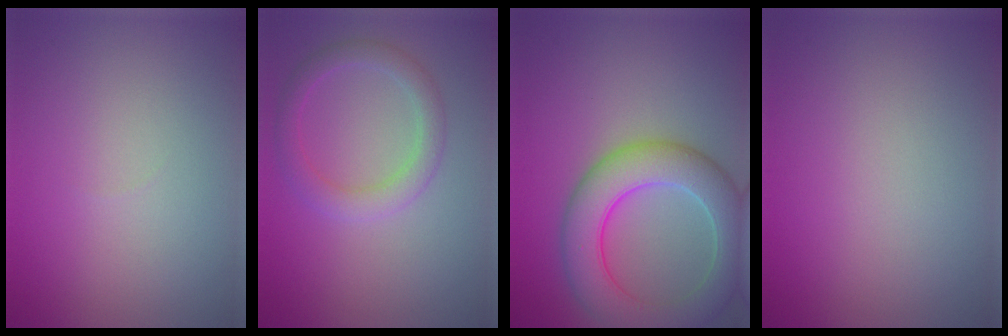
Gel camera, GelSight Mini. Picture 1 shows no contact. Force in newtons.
{"total": 2.8, "press": 2.8, "slide": 0.1}
{"total": 7.7, "press": 7.7, "slide": 0.3}
{"total": 0.0}